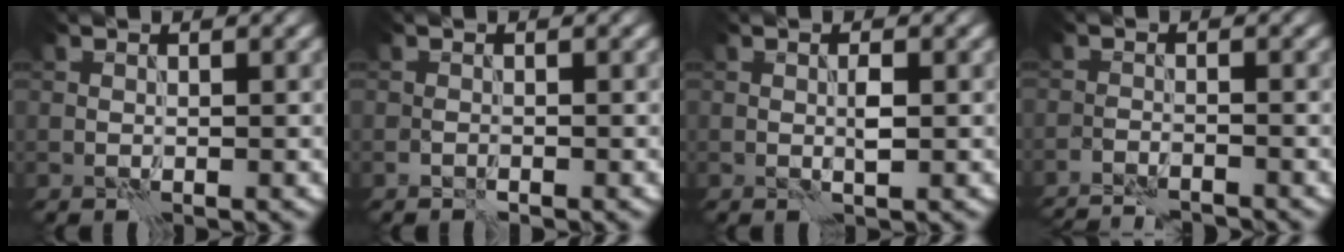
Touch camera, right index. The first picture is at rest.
{"total": 0.0}
{"total": 1.2, "force": [-0.1, 0.2, 1.2], "torque": [-0.023, 0.002, 0.000]}
{"total": 4.7, "force": [-4.6, 0.5, 0.8], "torque": [-0.012, -0.004, -0.069]}